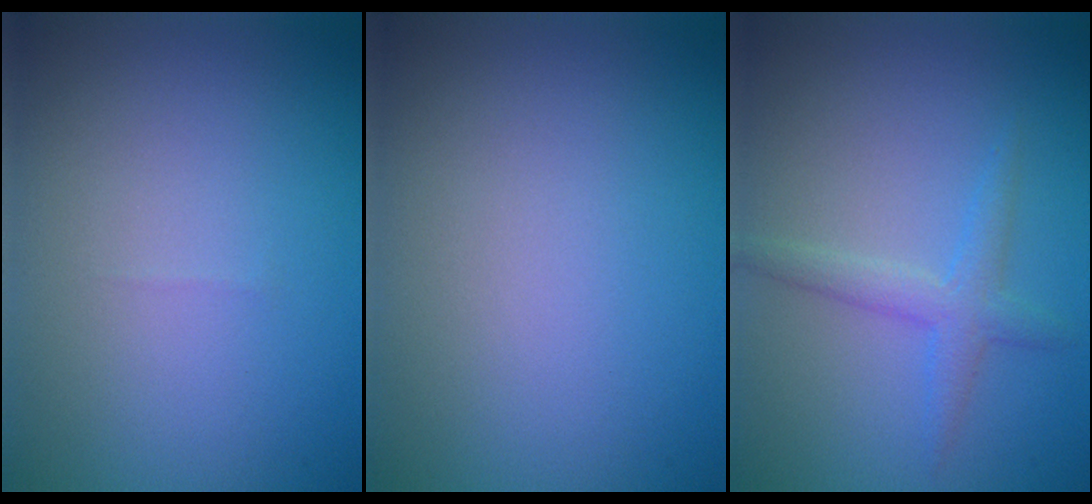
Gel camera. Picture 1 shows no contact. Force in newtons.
{"total": 0.0}
{"total": 2.3, "press": 2.3, "slide": 0.1}